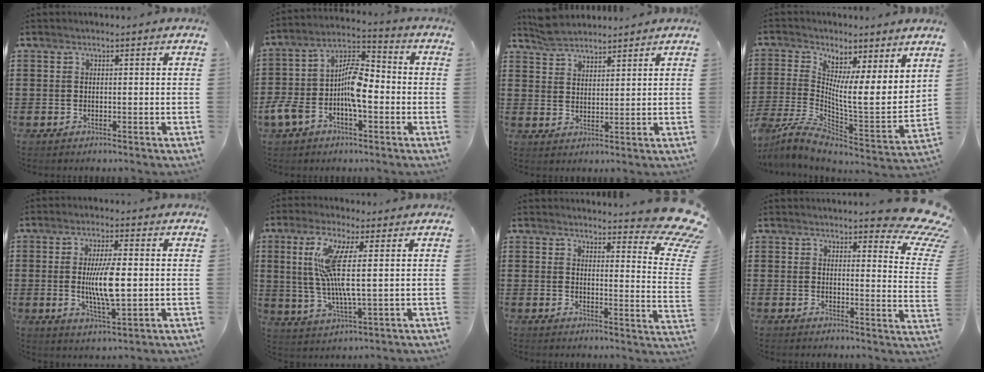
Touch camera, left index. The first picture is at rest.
{"total": 10.6, "force": [-3.0, 4.9, 8.9], "torque": [-0.200, 0.000, -0.061]}
{"total": 3.9, "force": [3.8, 1.1, 0.4], "torque": [-0.020, -0.003, 0.073]}
{"total": 5.4, "force": [2.7, 1.7, 4.4], "torque": [-0.107, -0.045, 0.042]}
{"total": 8.1, "force": [0.1, 2.4, 7.7], "torque": [-0.145, -0.001, -0.005]}
{"total": 10.1, "force": [2.4, 1.8, 9.6], "torque": [-0.216, -0.011, 0.033]}
{"total": 8.0, "force": [6.6, 1.3, 4.4], "torque": [-0.062, -0.045, 0.112]}
{"total": 7.6, "force": [6.3, 1.1, 4.1], "torque": [-0.062, -0.037, 0.107]}